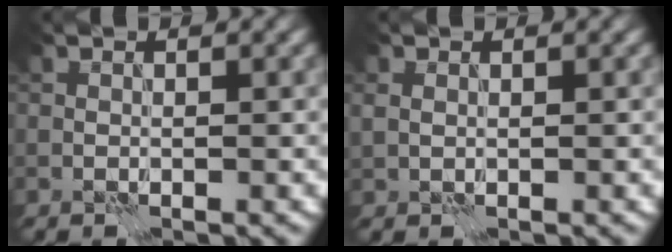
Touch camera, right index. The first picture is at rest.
{"total": 1.0, "force": [0.4, 0.7, 0.5], "torque": [-0.011, 0.002, 0.012]}